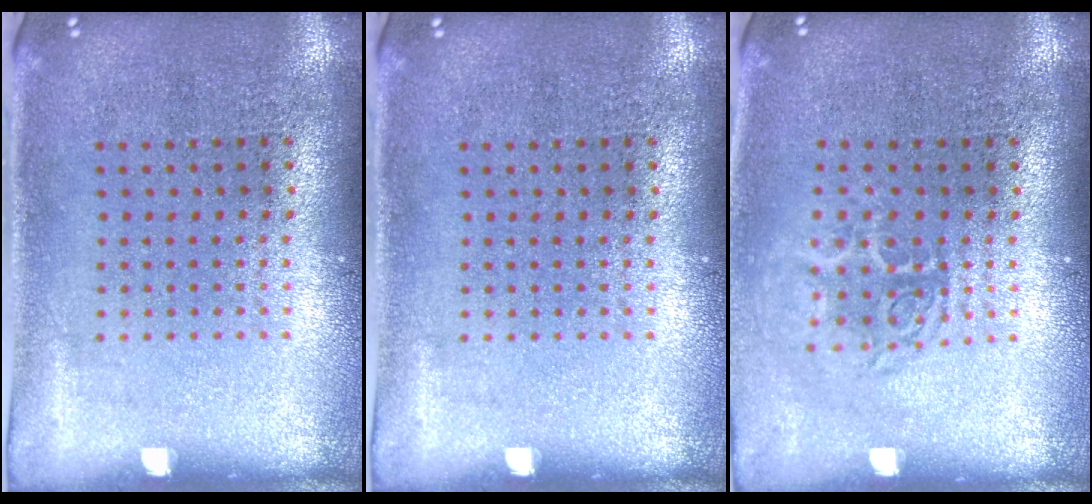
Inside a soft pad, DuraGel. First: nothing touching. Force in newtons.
{"total": 0.0}
{"total": 1.7, "press": 1.3, "slide": 1.1}